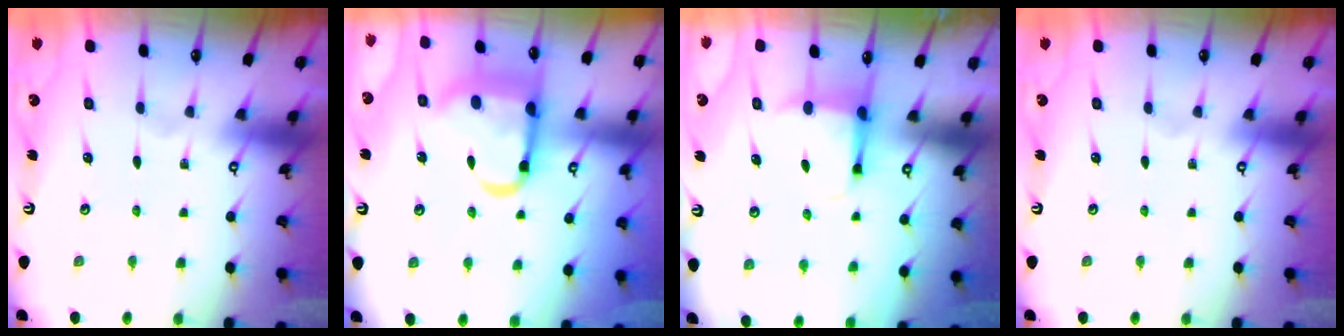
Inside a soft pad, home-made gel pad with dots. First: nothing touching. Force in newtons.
{"total": 16.3, "press": 16.2, "slide": 1.9}
{"total": 3.9, "press": 3.8, "slide": 1.0}
{"total": 0.0}